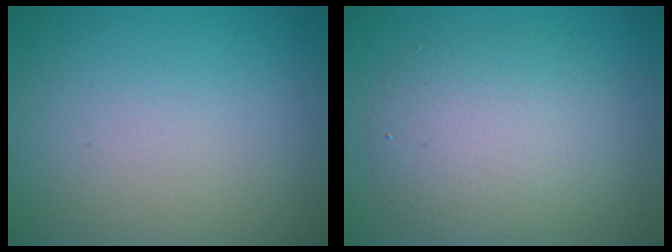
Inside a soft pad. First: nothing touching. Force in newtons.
{"total": 5.1, "press": 5.1, "slide": 0.3}